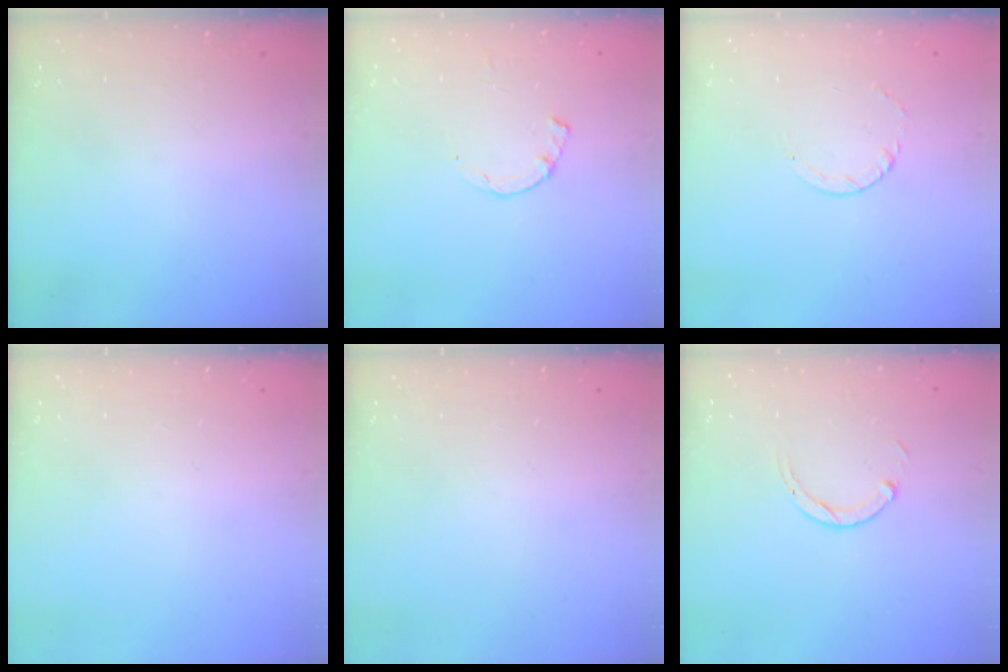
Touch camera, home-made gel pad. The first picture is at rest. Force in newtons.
{"total": 1.2, "press": 1.1, "slide": 0.3}
{"total": 2.4, "press": 2.4, "slide": 0.3}
{"total": 0.0}
{"total": 0.0}
{"total": 2.9, "press": 2.9, "slide": 0.4}